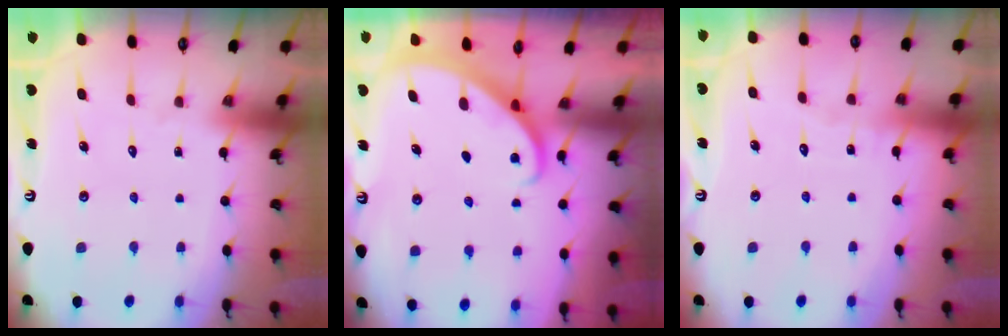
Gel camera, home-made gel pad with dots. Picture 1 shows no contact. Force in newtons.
{"total": 2.0, "press": 2.0, "slide": 0.2}
{"total": 2.8, "press": 2.8, "slide": 0.2}